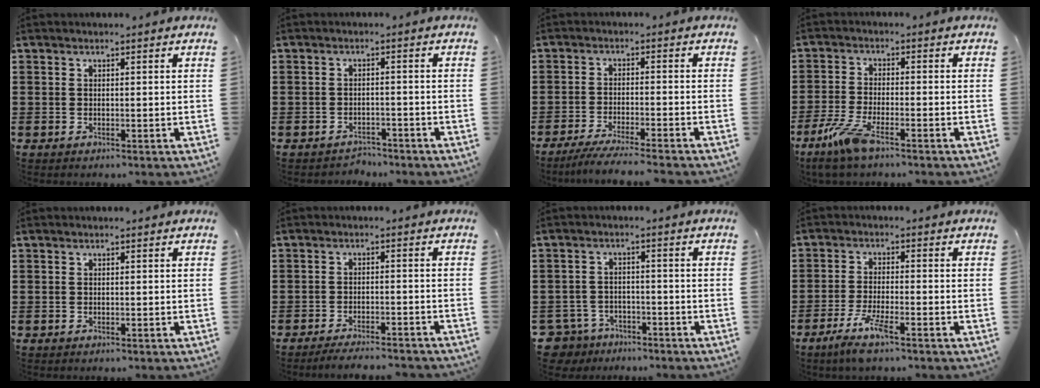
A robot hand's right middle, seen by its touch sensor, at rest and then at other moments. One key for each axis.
{"total": 2.1, "fx": -2.0, "fy": 0.4, "fz": -0.2, "tx": -0.006, "ty": 0.000, "tz": -0.046}
{"total": 4.1, "fx": -3.8, "fy": -0.4, "fz": 1.6, "tx": -0.034, "ty": -0.013, "tz": -0.073}
{"total": 6.1, "fx": -3.8, "fy": 1.2, "fz": 4.6, "tx": -0.114, "ty": -0.018, "tz": -0.076}
{"total": 0.0}
{"total": 3.2, "fx": -3.1, "fy": -0.2, "fz": 0.8, "tx": -0.015, "ty": -0.001, "tz": -0.062}
{"total": 4.1, "fx": -3.9, "fy": 1.3, "fz": 0.4, "tx": -0.037, "ty": -0.003, "tz": -0.087}
{"total": 5.2, "fx": -3.3, "fy": 0.5, "fz": 4.0, "tx": -0.083, "ty": -0.010, "tz": -0.061}